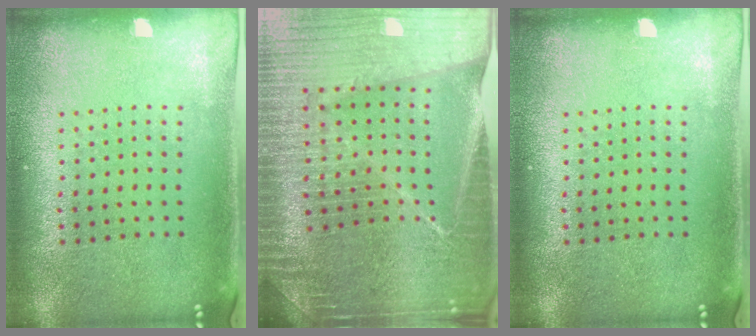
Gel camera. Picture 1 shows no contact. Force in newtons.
{"total": 5.5, "press": 5.0, "slide": 2.3}
{"total": 0.0}